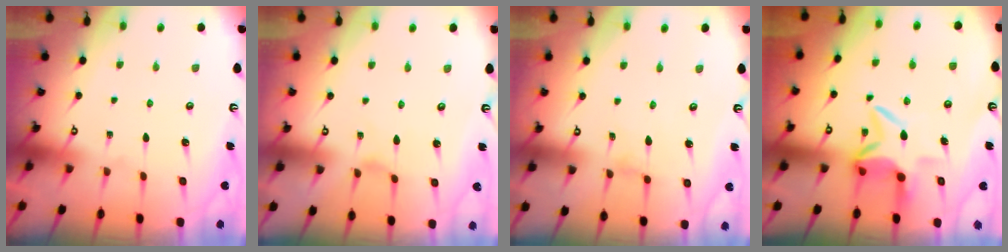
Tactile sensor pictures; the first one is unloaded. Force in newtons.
{"total": 0.0}
{"total": 0.0}
{"total": 7.4, "press": 7.3, "slide": 1.0}